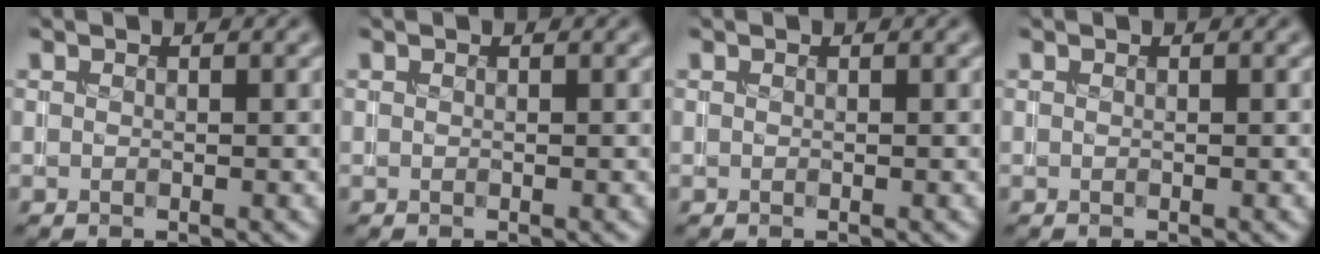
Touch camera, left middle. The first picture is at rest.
{"total": 0.0}
{"total": 0.0}
{"total": 0.0}